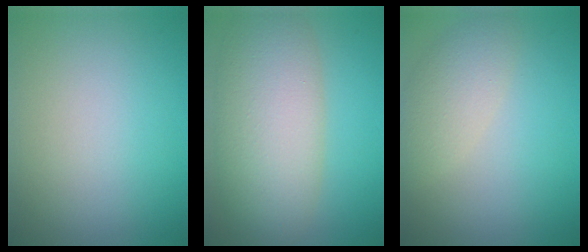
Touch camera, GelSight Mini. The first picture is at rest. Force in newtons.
{"total": 8.6, "press": 8.6, "slide": 0.6}
{"total": 3.2, "press": 3.2, "slide": 0.2}